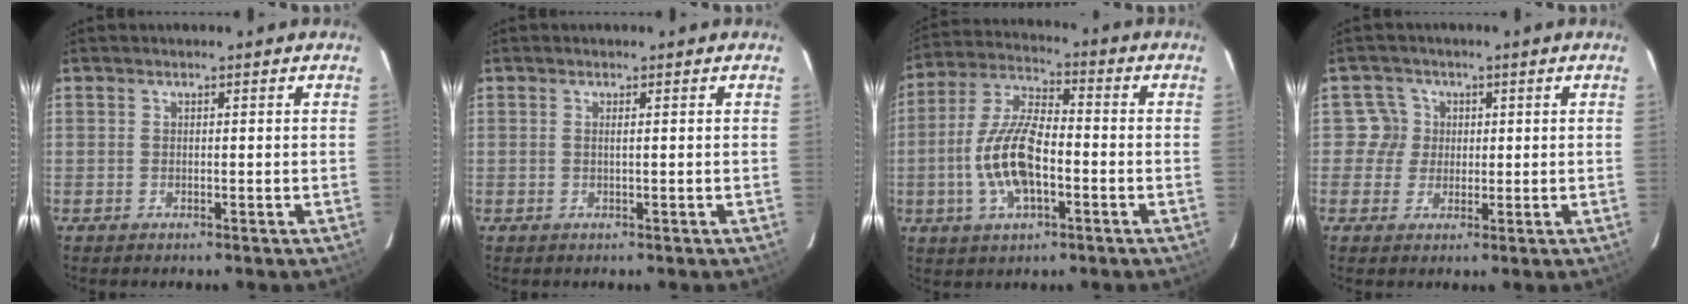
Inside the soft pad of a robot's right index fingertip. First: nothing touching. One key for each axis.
{"total": 0.8, "fx": 0.1, "fy": -0.3, "fz": 0.7, "tx": -0.014, "ty": 0.000, "tz": 0.001}
{"total": 13.3, "fx": -3.2, "fy": 5.5, "fz": 11.7, "tx": -0.246, "ty": 0.003, "tz": -0.062}
{"total": 3.6, "fx": 0.6, "fy": 3.5, "fz": -0.2, "tx": 0.018, "ty": 0.013, "tz": 0.005}